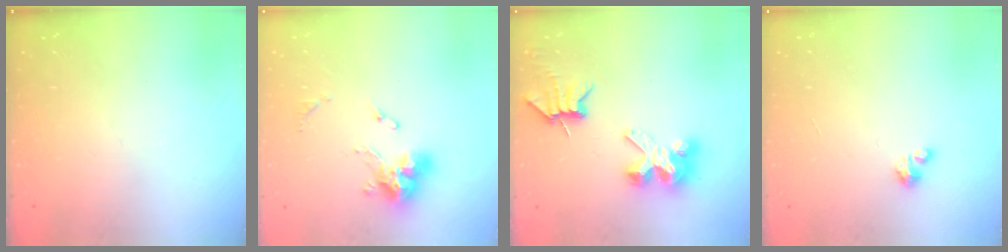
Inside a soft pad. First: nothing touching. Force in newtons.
{"total": 11.0, "press": 10.9, "slide": 0.8}
{"total": 7.3, "press": 7.2, "slide": 0.8}
{"total": 0.9, "press": 0.9, "slide": 0.2}